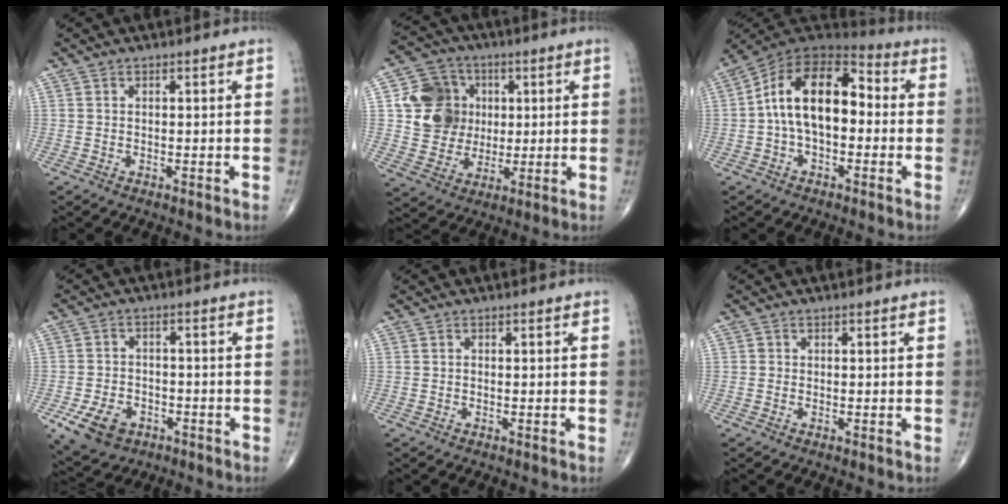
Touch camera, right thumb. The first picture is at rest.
{"total": 12.4, "force": [2.1, 11.0, 5.2], "torque": [-0.054, 0.002, 0.041]}
{"total": 16.0, "force": [-0.1, 9.4, 12.9], "torque": [-0.198, 0.049, -0.015]}
{"total": 8.6, "force": [-4.1, 6.0, 4.6], "torque": [-0.075, 0.018, -0.063]}
{"total": 0.0}
{"total": 0.5, "force": [-0.1, 0.5, 0.1], "torque": [0.002, 0.003, -0.002]}